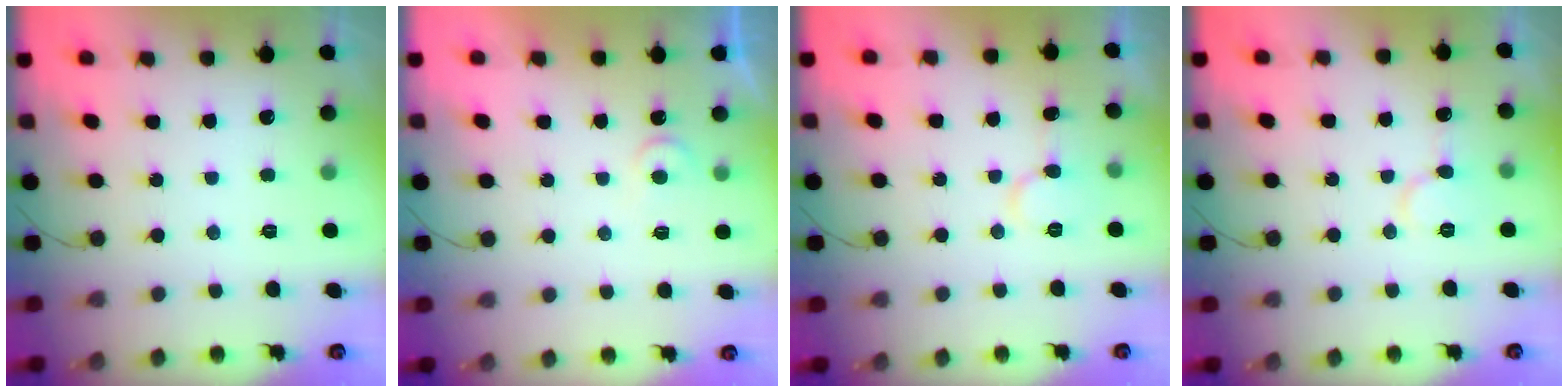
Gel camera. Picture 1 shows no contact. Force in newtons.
{"total": 4.0, "press": 3.9, "slide": 0.3}
{"total": 6.5, "press": 6.5, "slide": 0.5}
{"total": 6.5, "press": 6.5, "slide": 0.8}